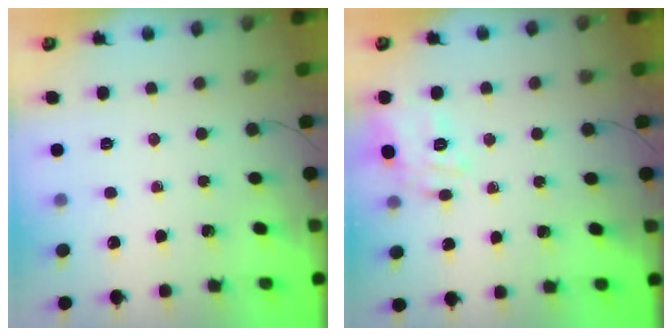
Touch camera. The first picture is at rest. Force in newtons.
{"total": 8.0, "press": 8.0, "slide": 0.8}